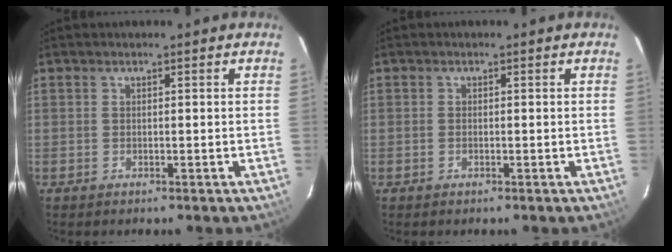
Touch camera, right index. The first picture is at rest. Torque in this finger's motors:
{"motor_torque": [-0.17, 0.12, -0.03, 0.00]}